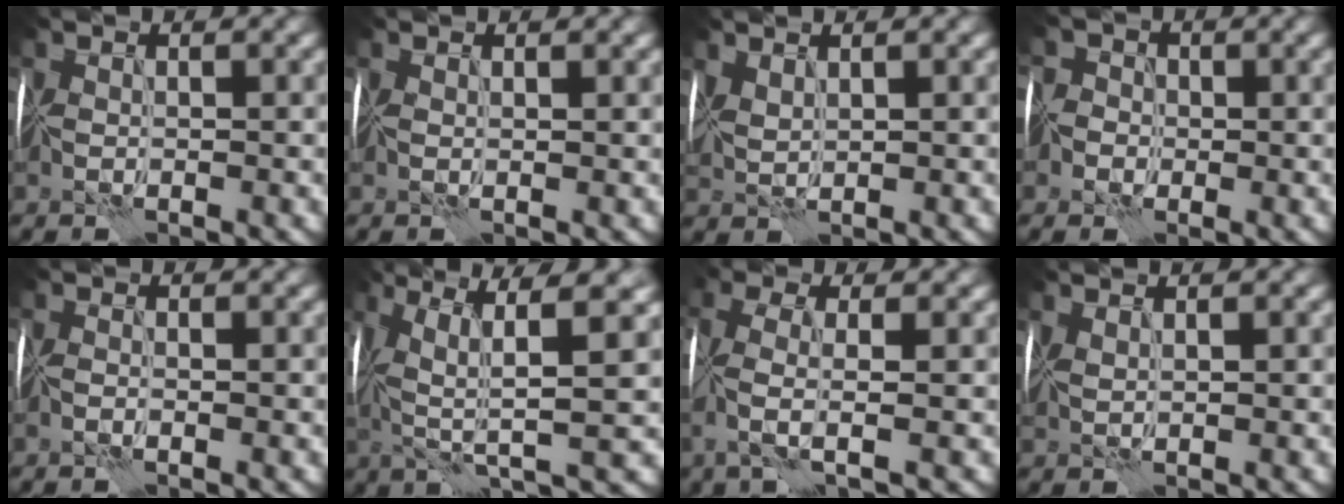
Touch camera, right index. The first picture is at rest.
{"total": 1.0, "force": [0.9, -0.1, 0.5], "torque": [-0.007, 0.005, 0.011]}
{"total": 1.9, "force": [1.4, 0.7, 1.0], "torque": [-0.029, 0.007, 0.033]}
{"total": 2.8, "force": [-1.1, 2.5, 0.6], "torque": [0.015, 0.015, -0.045]}
{"total": 0.8, "force": [-0.7, -0.2, 0.3], "torque": [-0.012, -0.001, -0.017]}
{"total": 7.2, "force": [1.6, 1.1, 6.9], "torque": [-0.137, 0.012, 0.029]}
{"total": 3.6, "force": [-0.5, 0.7, 3.5], "torque": [-0.085, 0.000, -0.018]}
{"total": 0.9, "force": [0.8, 0.0, 0.4], "torque": [-0.017, 0.005, 0.019]}